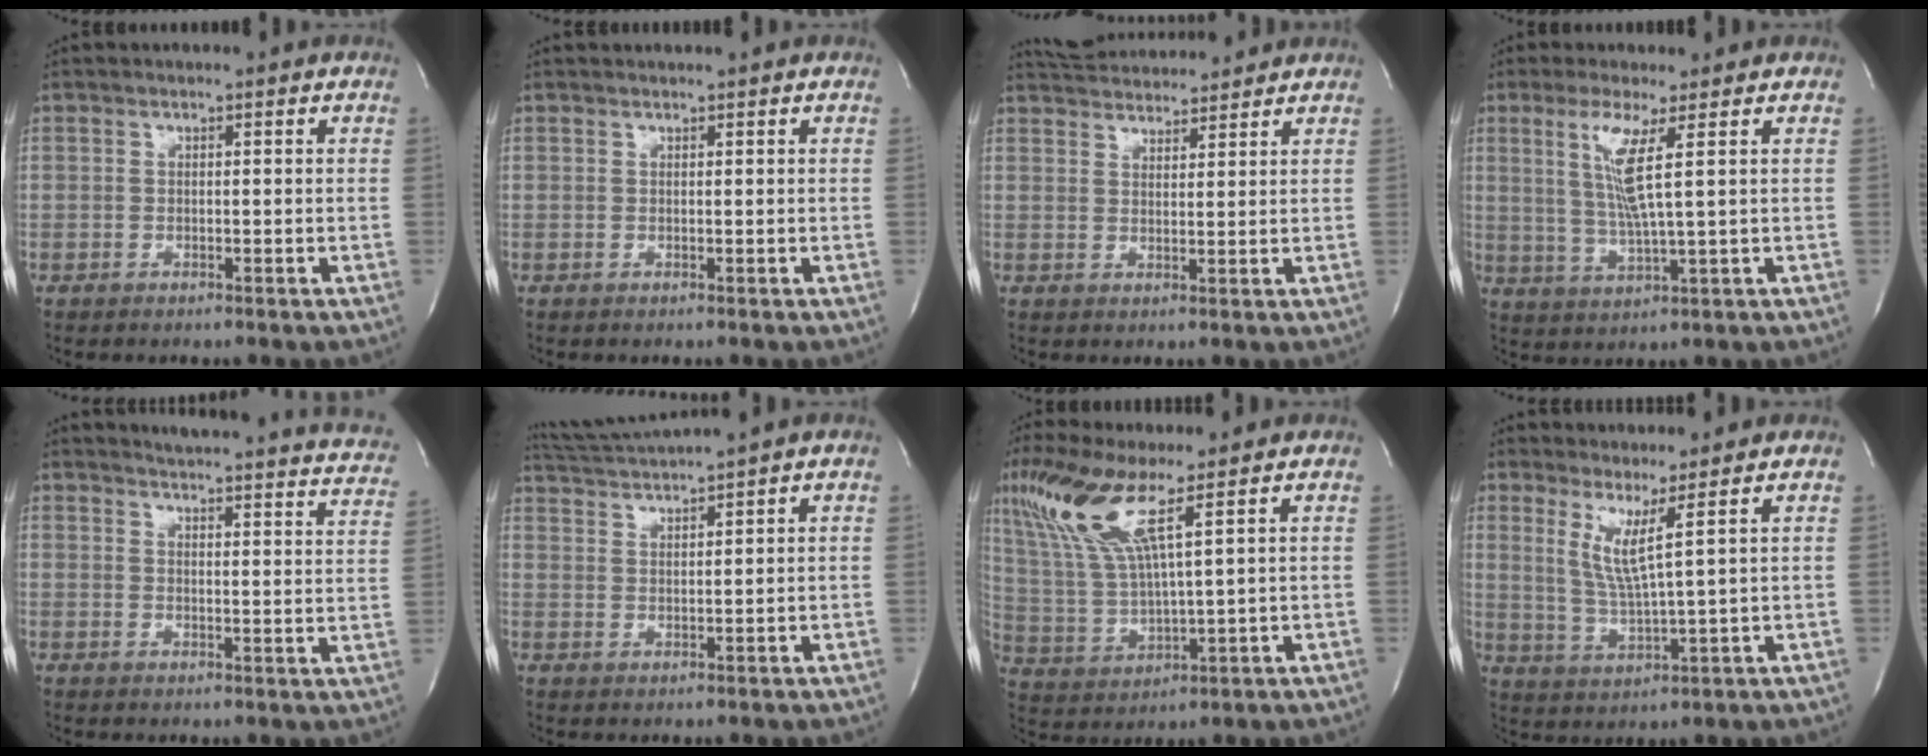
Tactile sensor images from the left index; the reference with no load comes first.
{"total": 1.3, "force": [1.3, -0.1, 0.4], "torque": [-0.006, 0.015, 0.022]}
{"total": 9.5, "force": [9.1, 1.5, 2.3], "torque": [-0.044, 0.021, 0.139]}
{"total": 6.3, "force": [2.0, -0.8, 5.9], "torque": [-0.126, -0.012, 0.044]}
{"total": 23.1, "force": [21.8, 2.3, 7.4], "torque": [-0.099, -0.085, 0.234]}
{"total": 5.9, "force": [5.4, -2.0, 1.6], "torque": [-0.036, 0.002, 0.105]}
{"total": 11.1, "force": [6.3, 1.1, 9.1], "torque": [-0.219, -0.001, 0.127]}
{"total": 5.0, "force": [2.4, -1.1, 4.2], "torque": [-0.087, -0.026, 0.052]}